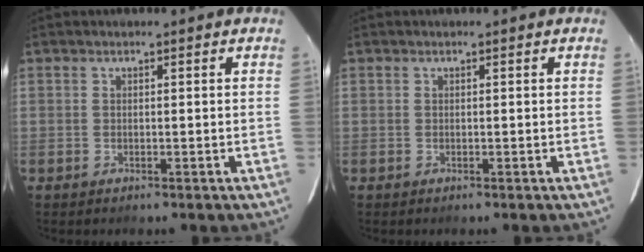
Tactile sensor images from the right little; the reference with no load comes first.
{"total": 0.0}